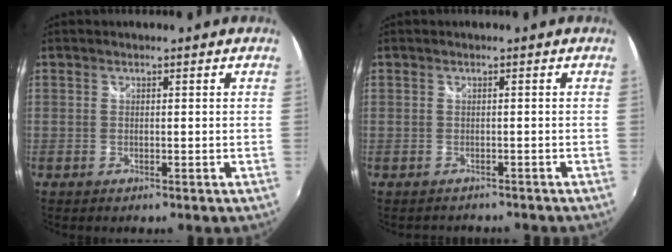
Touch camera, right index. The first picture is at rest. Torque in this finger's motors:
{"motor_torque": [-0.77, -0.49, -0.59, -0.15]}